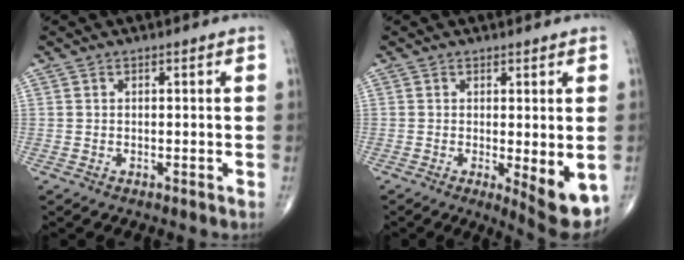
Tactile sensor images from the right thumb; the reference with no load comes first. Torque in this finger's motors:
{"motor_torque": [-0.22, 0.15, -0.05, -0.21, 0.02]}